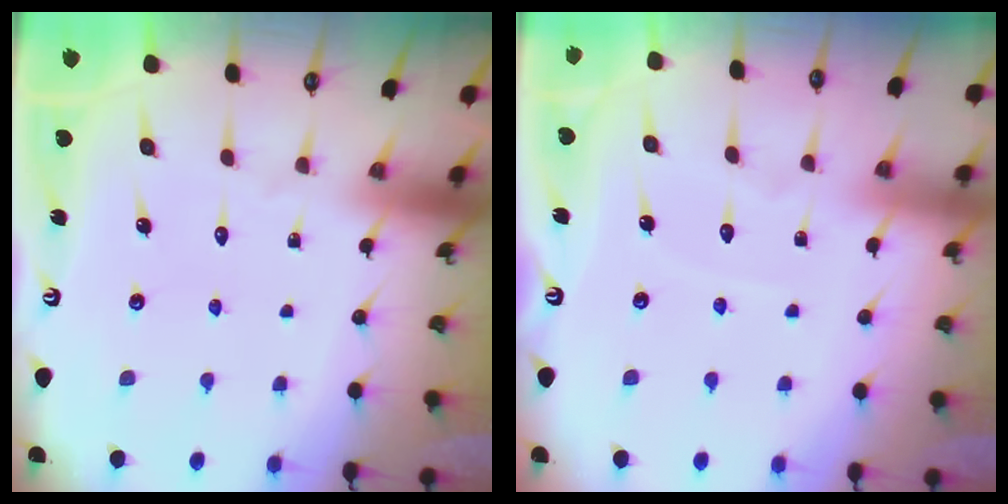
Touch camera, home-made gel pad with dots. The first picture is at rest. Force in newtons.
{"total": 4.0, "press": 3.9, "slide": 0.4}